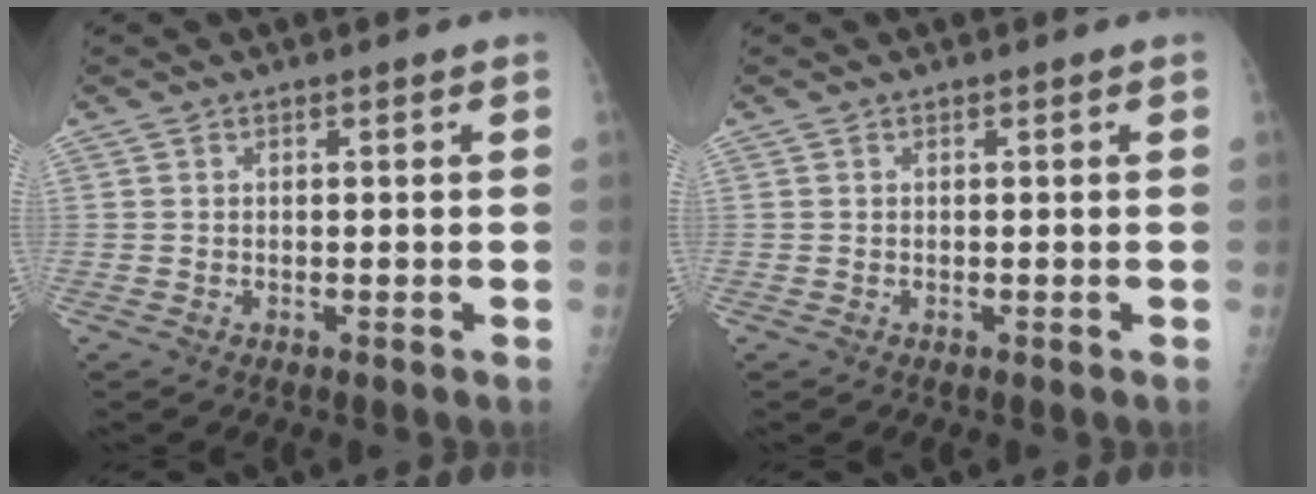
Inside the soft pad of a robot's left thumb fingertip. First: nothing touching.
{"total": 0.0}